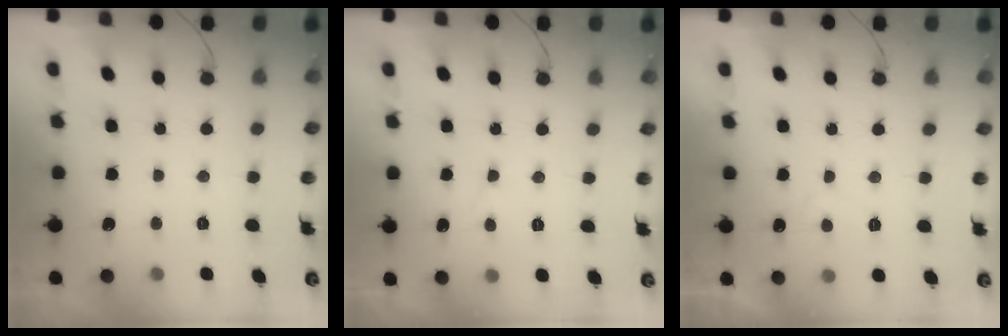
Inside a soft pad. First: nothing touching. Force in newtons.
{"total": 5.0, "press": 5.0, "slide": 0.6}
{"total": 2.6, "press": 2.4, "slide": 0.8}